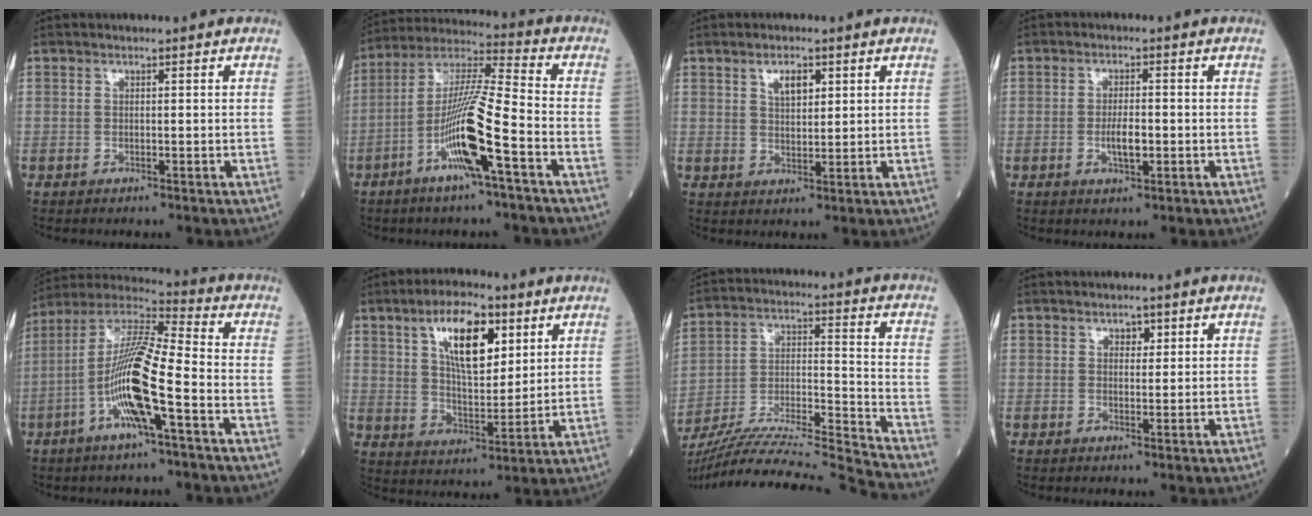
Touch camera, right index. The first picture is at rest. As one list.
[{"total": 13.7, "force": [-5.3, 0.1, 12.6], "torque": [-0.250, 0.002, -0.104]}, {"total": 3.5, "force": [1.7, 1.5, 2.6], "torque": [-0.044, 0.002, 0.032]}, {"total": 3.7, "force": [-0.9, 1.0, 3.5], "torque": [-0.066, -0.001, -0.014]}, {"total": 14.5, "force": [-4.4, 1.2, 13.8], "torque": [-0.275, 0.003, -0.090]}, {"total": 11.3, "force": [5.3, 4.2, 9.1], "torque": [-0.161, 0.008, 0.096]}, {"total": 24.5, "force": [-23.0, -2.2, 8.1], "torque": [-0.147, -0.027, -0.369]}, {"total": 1.4, "force": [0.8, 0.9, 0.8], "torque": [-0.004, -0.001, 0.010]}]